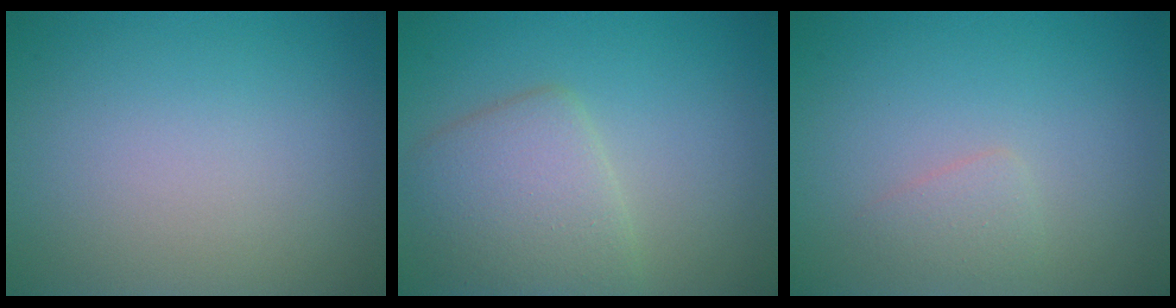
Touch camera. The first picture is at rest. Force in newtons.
{"total": 4.6, "press": 4.6, "slide": 0.4}
{"total": 1.2, "press": 1.2, "slide": 0.0}